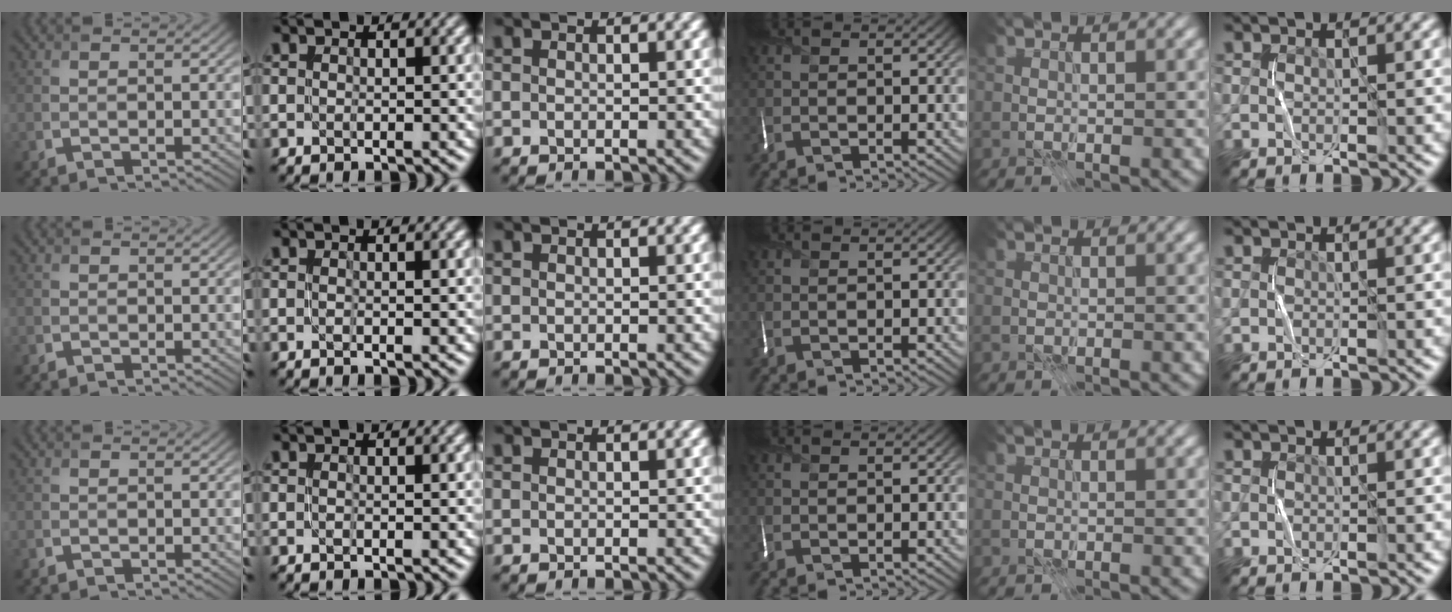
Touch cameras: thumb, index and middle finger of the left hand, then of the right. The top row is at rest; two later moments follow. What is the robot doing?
{"motion": "fold", "object": "scarf"}